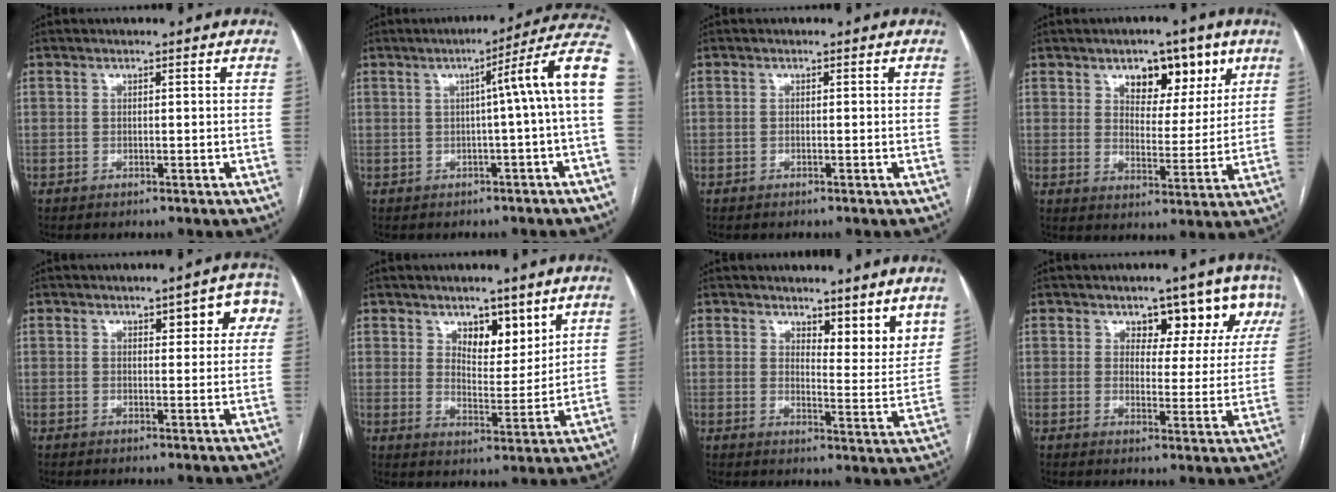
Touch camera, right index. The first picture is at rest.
{"total": 9.9, "force": [0.6, -1.4, 9.8], "torque": [-0.110, 0.029, 0.000]}
{"total": 0.0}
{"total": 9.1, "force": [5.1, 5.1, 5.6], "torque": [-0.070, 0.010, 0.078]}
{"total": 6.0, "force": [2.5, 2.3, 4.9], "torque": [-0.041, 0.016, 0.025]}
{"total": 6.7, "force": [4.2, 3.2, 4.1], "torque": [-0.057, -0.008, 0.072]}
{"total": 7.3, "force": [6.0, 2.6, 3.4], "torque": [-0.030, -0.017, 0.079]}
{"total": 7.7, "force": [5.1, 4.5, 3.7], "torque": [-0.027, 0.002, 0.056]}